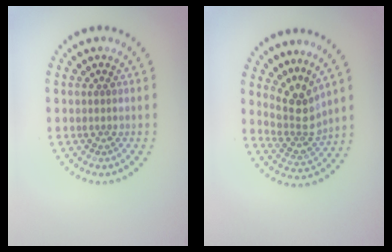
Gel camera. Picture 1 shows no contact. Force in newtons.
{"total": 3.3, "press": 2.4, "slide": 2.3}